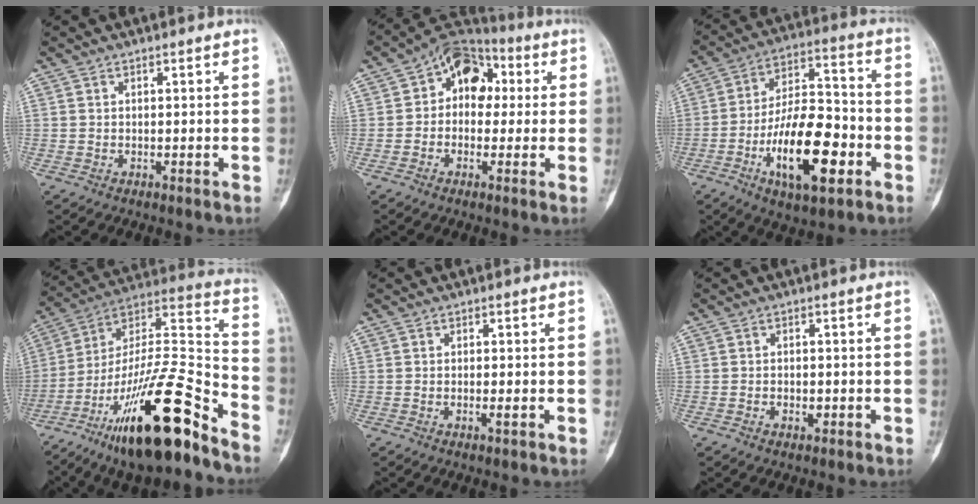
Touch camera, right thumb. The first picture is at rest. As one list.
[{"total": 11.2, "force": [1.7, 8.0, 7.6], "torque": [-0.071, 0.027, 0.011]}, {"total": 19.0, "force": [-6.7, 8.0, 15.8], "torque": [-0.255, 0.034, -0.106]}, {"total": 27.9, "force": [-17.3, 6.5, 20.9], "torque": [-0.348, 0.084, -0.289]}, {"total": 1.3, "force": [-0.3, 0.3, 1.2], "torque": [-0.024, -0.004, -0.005]}, {"total": 2.1, "force": [-0.6, 1.4, 1.5], "torque": [-0.024, 0.006, -0.008]}]